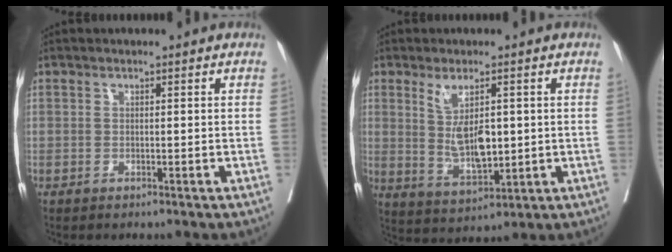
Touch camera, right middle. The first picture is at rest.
{"total": 7.3, "force": [1.0, 2.4, 6.9], "torque": [-0.132, -0.015, 0.030]}